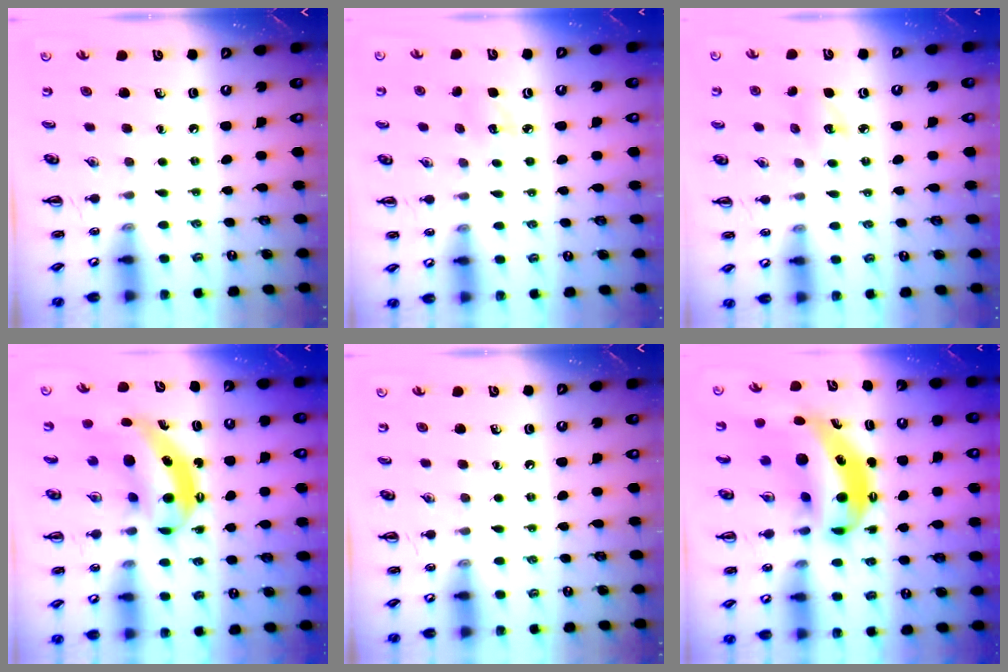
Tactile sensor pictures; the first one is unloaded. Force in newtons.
{"total": 4.0, "press": 3.8, "slide": 1.2}
{"total": 4.8, "press": 4.6, "slide": 1.3}
{"total": 7.2, "press": 7.0, "slide": 1.5}
{"total": 0.0}
{"total": 10.2, "press": 9.9, "slide": 2.4}